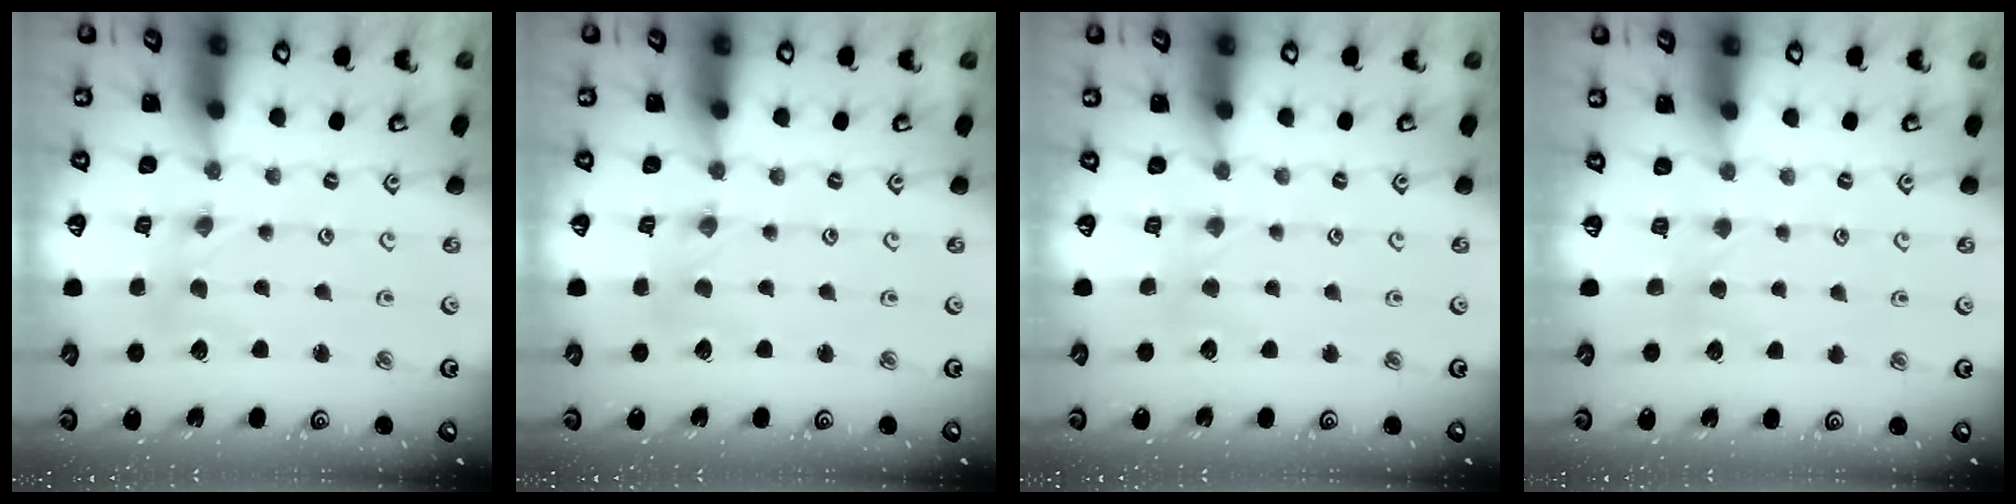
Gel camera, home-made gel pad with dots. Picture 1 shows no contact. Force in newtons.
{"total": 0.0}
{"total": 2.8, "press": 2.7, "slide": 0.5}
{"total": 2.4, "press": 2.3, "slide": 0.5}